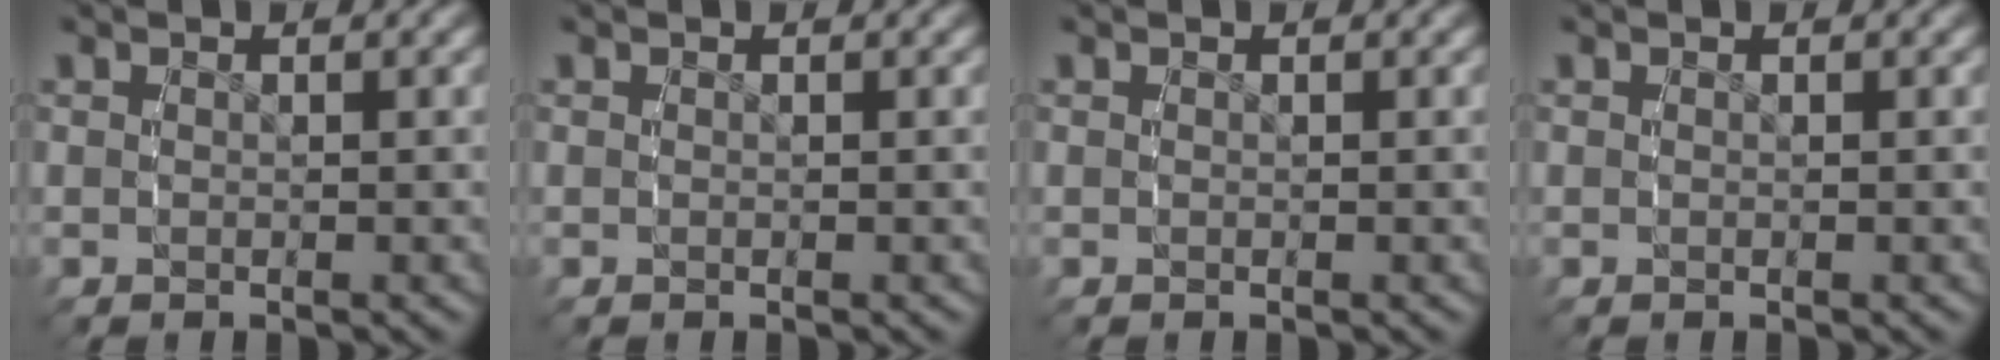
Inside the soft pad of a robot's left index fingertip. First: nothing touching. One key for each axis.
{"total": 0.0}
{"total": 0.0}
{"total": 0.0}